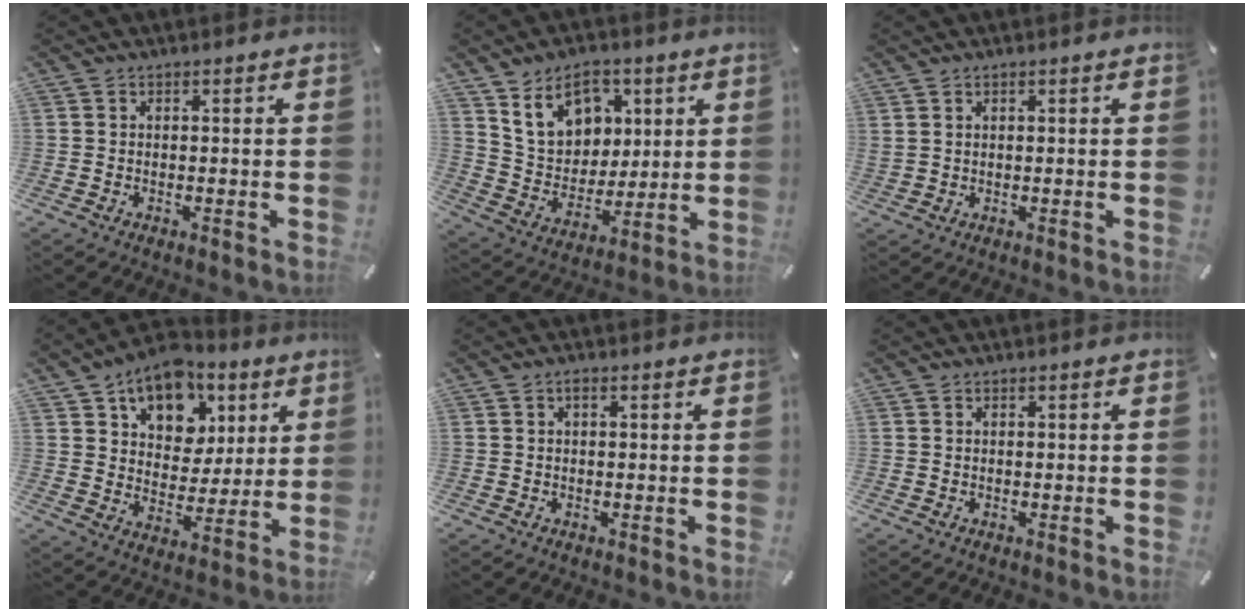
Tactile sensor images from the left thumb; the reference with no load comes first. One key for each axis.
{"total": 13.1, "fx": 6.6, "fy": 10.0, "fz": 5.4, "tx": -0.102, "ty": -0.023, "tz": 0.131}
{"total": 0.8, "fx": 0.6, "fy": 0.0, "fz": 0.6, "tx": -0.012, "ty": -0.001, "tz": 0.012}
{"total": 14.0, "fx": 8.1, "fy": 9.8, "fz": 6.0, "tx": -0.086, "ty": -0.045, "tz": 0.145}
{"total": 0.8, "fx": 0.1, "fy": 0.3, "fz": 0.7, "tx": -0.015, "ty": 0.004, "tz": 0.001}
{"total": 0.0}